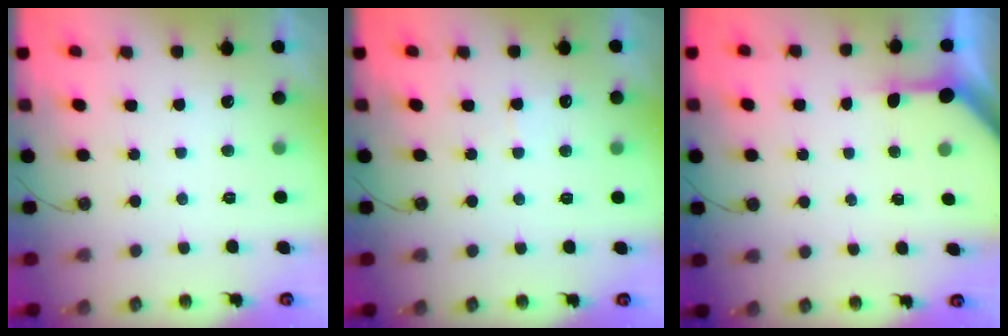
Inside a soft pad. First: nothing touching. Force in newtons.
{"total": 4.5, "press": 4.5, "slide": 0.6}
{"total": 4.3, "press": 4.3, "slide": 0.1}